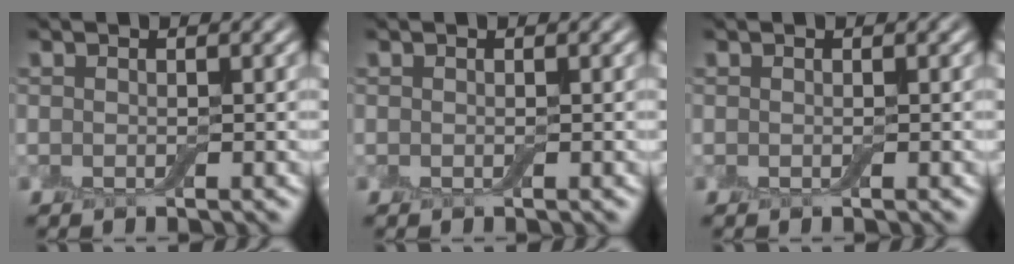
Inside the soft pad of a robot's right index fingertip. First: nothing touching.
{"total": 0.0}
{"total": 0.0}